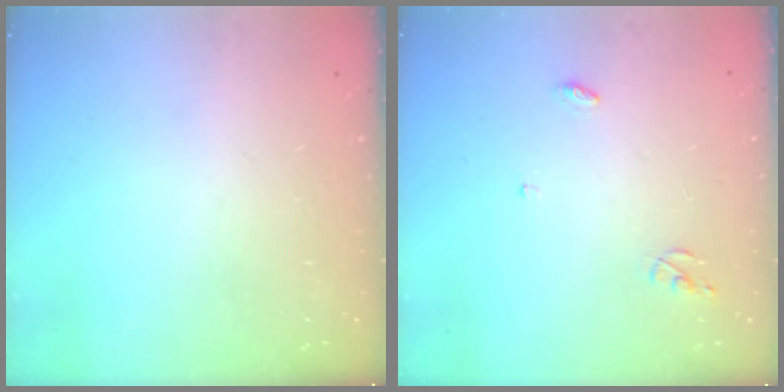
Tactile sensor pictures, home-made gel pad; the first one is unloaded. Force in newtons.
{"total": 3.7, "press": 3.7, "slide": 0.2}